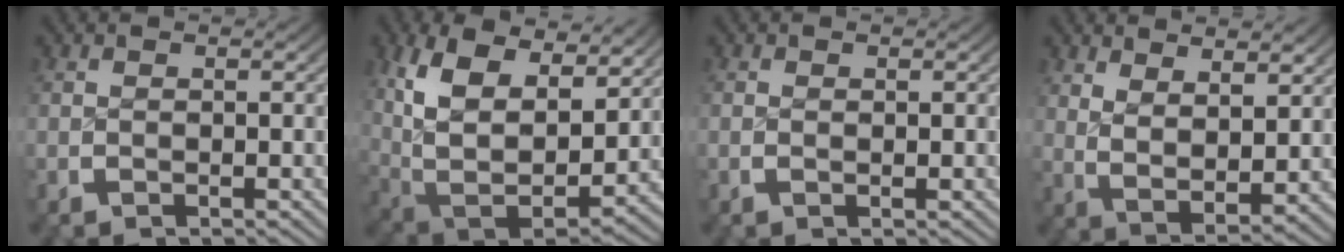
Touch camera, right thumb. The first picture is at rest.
{"total": 13.3, "force": [0.6, 9.3, 9.5], "torque": [-0.246, -0.067, 0.039]}
{"total": 0.0}
{"total": 5.4, "force": [1.3, 3.0, 4.2], "torque": [-0.088, -0.026, 0.039]}